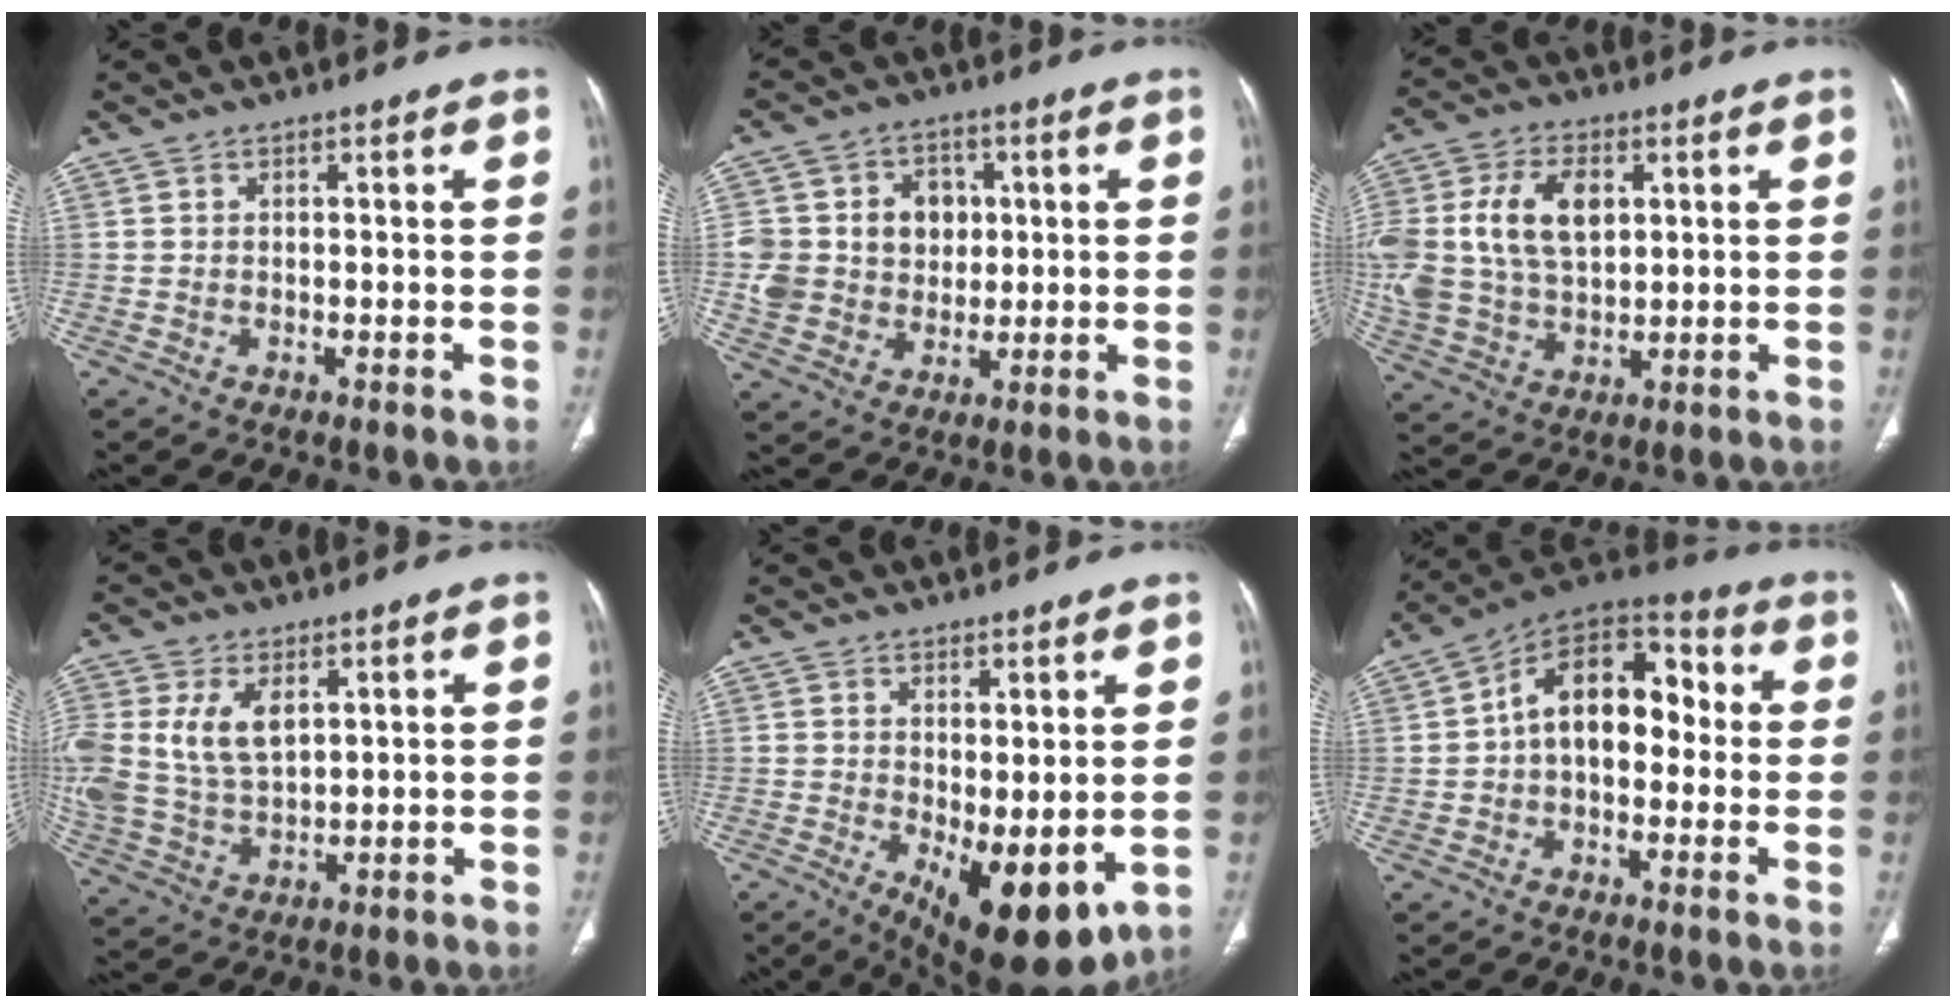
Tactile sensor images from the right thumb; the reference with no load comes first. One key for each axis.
{"total": 13.1, "fx": 1.6, "fy": 11.7, "fz": 5.8, "tx": -0.063, "ty": 0.015, "tz": 0.043}
{"total": 20.2, "fx": 4.0, "fy": 13.8, "fz": 14.3, "tx": -0.319, "ty": 0.008, "tz": 0.083}
{"total": 13.1, "fx": 3.7, "fy": 8.1, "fz": 9.6, "tx": -0.207, "ty": -0.006, "tz": 0.083}
{"total": 11.5, "fx": -1.6, "fy": 4.7, "fz": 10.4, "tx": -0.146, "ty": -0.026, "tz": -0.004}
{"total": 14.9, "fx": 0.2, "fy": 9.6, "fz": 11.4, "tx": -0.140, "ty": 0.048, "tz": -0.011}